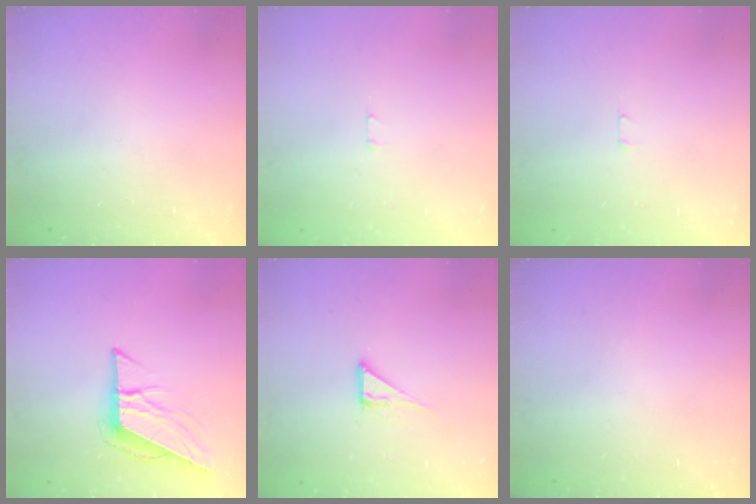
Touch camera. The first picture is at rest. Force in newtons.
{"total": 1.8, "press": 1.8, "slide": 0.1}
{"total": 1.8, "press": 1.8, "slide": 0.1}
{"total": 9.3, "press": 9.2, "slide": 1.6}
{"total": 6.0, "press": 6.0, "slide": 0.4}
{"total": 0.0}